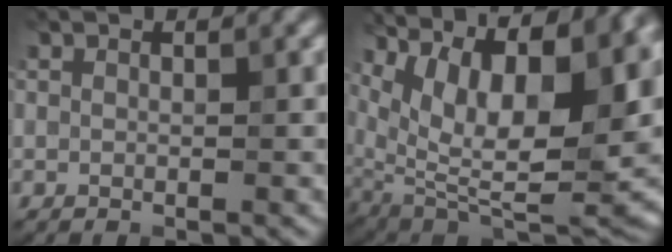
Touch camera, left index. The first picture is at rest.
{"total": 17.5, "force": [7.0, 7.9, 13.9], "torque": [-0.211, 0.041, 0.137]}